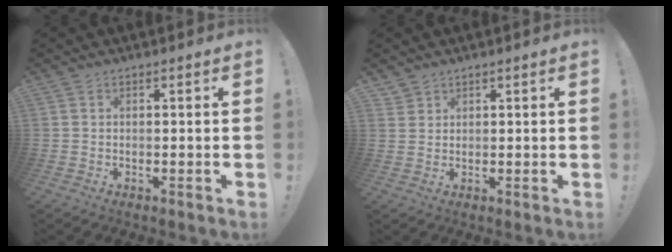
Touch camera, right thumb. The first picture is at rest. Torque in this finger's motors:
{"motor_torque": [-0.26, -0.31, 0.04, -0.07, 0.00]}